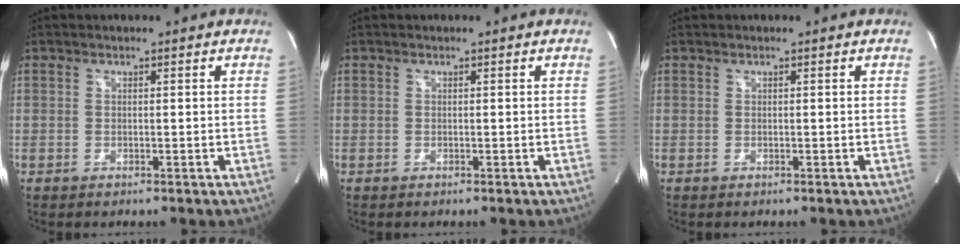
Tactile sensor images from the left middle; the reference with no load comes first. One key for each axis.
{"total": 0.0}
{"total": 0.0}